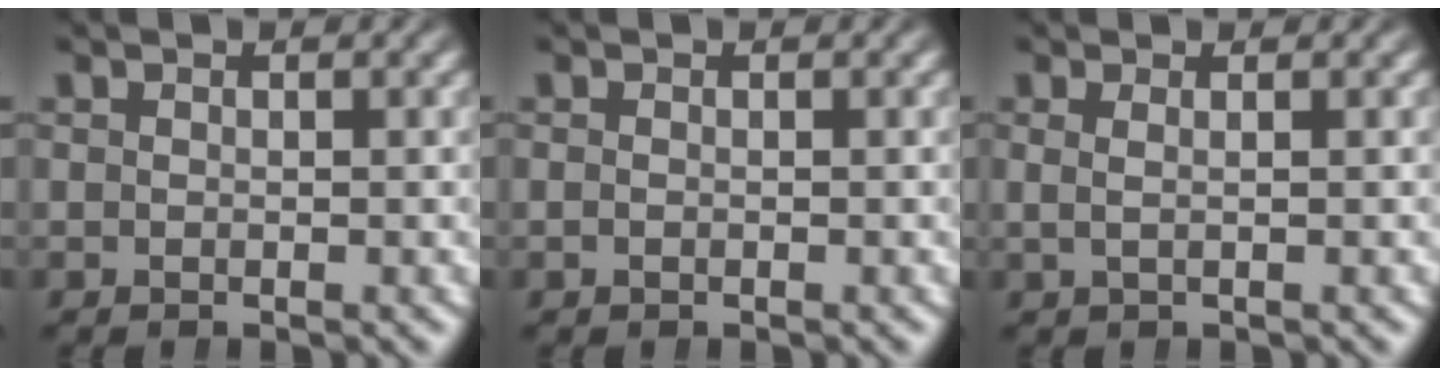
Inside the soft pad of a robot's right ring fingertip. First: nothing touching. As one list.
[{"total": 0.0}, {"total": 1.1, "force": [0.5, -0.6, 0.7], "torque": [-0.011, 0.003, 0.011]}]